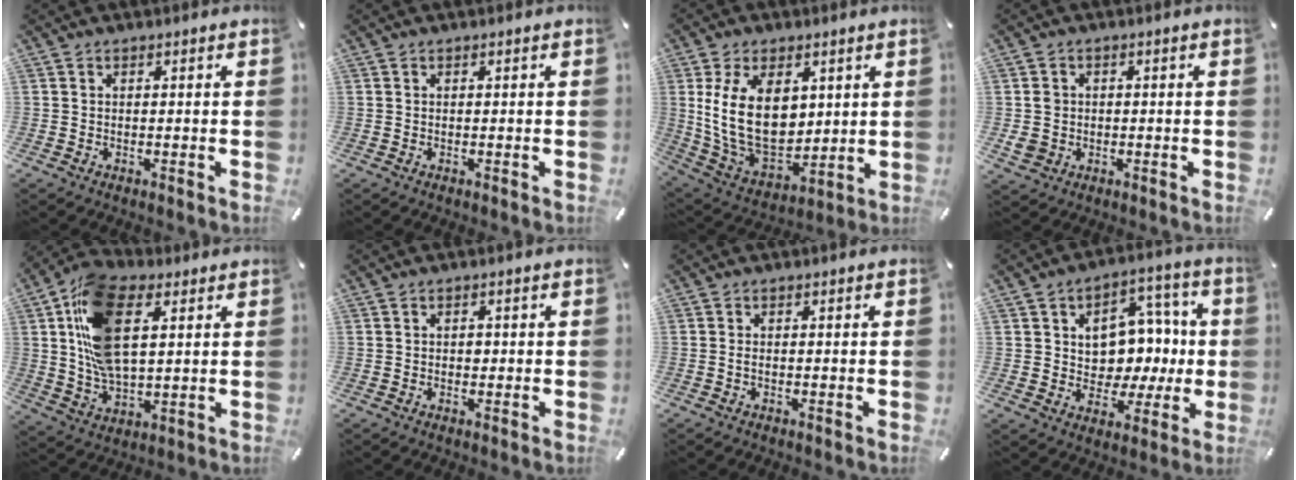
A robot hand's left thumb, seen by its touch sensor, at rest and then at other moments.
{"total": 0.0}
{"total": 17.2, "force": [3.4, 11.7, 12.2], "torque": [-0.249, -0.020, 0.064]}
{"total": 3.9, "force": [-0.2, 3.8, 0.9], "torque": [-0.020, 0.001, -0.004]}
{"total": 16.7, "force": [5.4, 9.7, 12.5], "torque": [-0.282, -0.005, 0.095]}
{"total": 0.6, "force": [0.0, 0.5, 0.3], "torque": [-0.007, 0.000, -0.001]}
{"total": 0.7, "force": [-0.2, 0.2, 0.6], "torque": [-0.013, -0.002, -0.004]}
{"total": 10.9, "force": [1.1, 9.9, 4.6], "torque": [-0.049, -0.021, 0.026]}